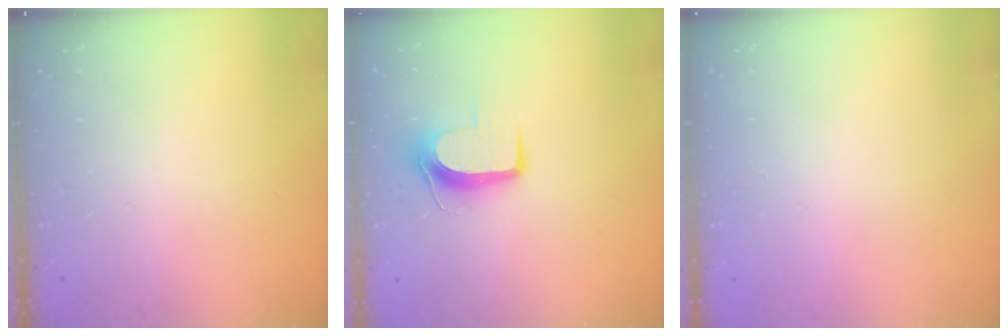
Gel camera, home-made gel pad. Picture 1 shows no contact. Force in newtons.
{"total": 8.8, "press": 8.7, "slide": 1.0}
{"total": 0.0}